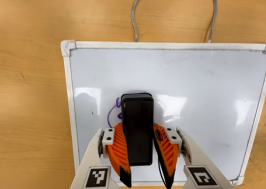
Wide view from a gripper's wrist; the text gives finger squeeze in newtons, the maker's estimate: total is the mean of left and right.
{"total": 13.5, "left": 12.7, "right": 14.2}